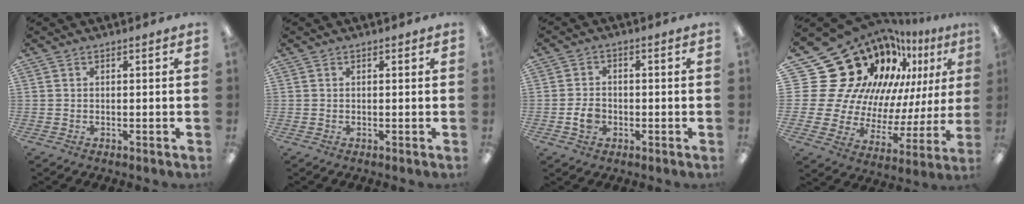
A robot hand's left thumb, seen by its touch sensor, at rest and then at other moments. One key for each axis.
{"total": 0.0}
{"total": 4.4, "fx": -1.2, "fy": 3.4, "fz": 2.5, "tx": -0.046, "ty": 0.006, "tz": -0.020}
{"total": 26.3, "fx": 17.2, "fy": 16.4, "fz": 11.4, "tx": -0.216, "ty": -0.158, "tz": 0.357}